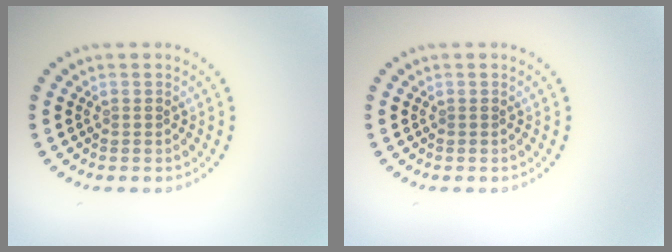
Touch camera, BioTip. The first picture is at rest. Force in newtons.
{"total": 0.0}